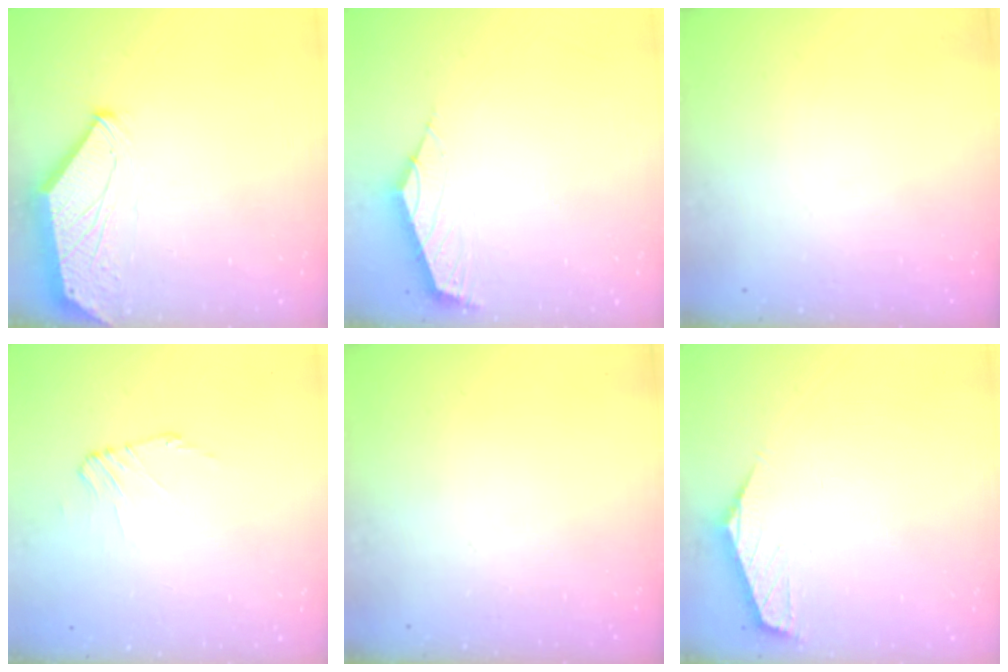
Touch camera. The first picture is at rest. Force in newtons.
{"total": 2.7, "press": 2.6, "slide": 0.6}
{"total": 0.0}
{"total": 1.1, "press": 1.0, "slide": 0.3}
{"total": 0.0}
{"total": 0.8, "press": 0.7, "slide": 0.4}